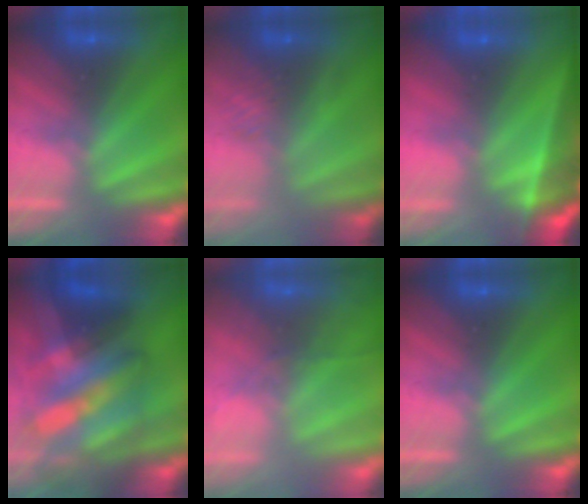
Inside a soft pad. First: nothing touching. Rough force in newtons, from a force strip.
{"total": 2.5}
{"total": 9.7}
{"total": 7.2}
{"total": 7.5}
{"total": 0.0}